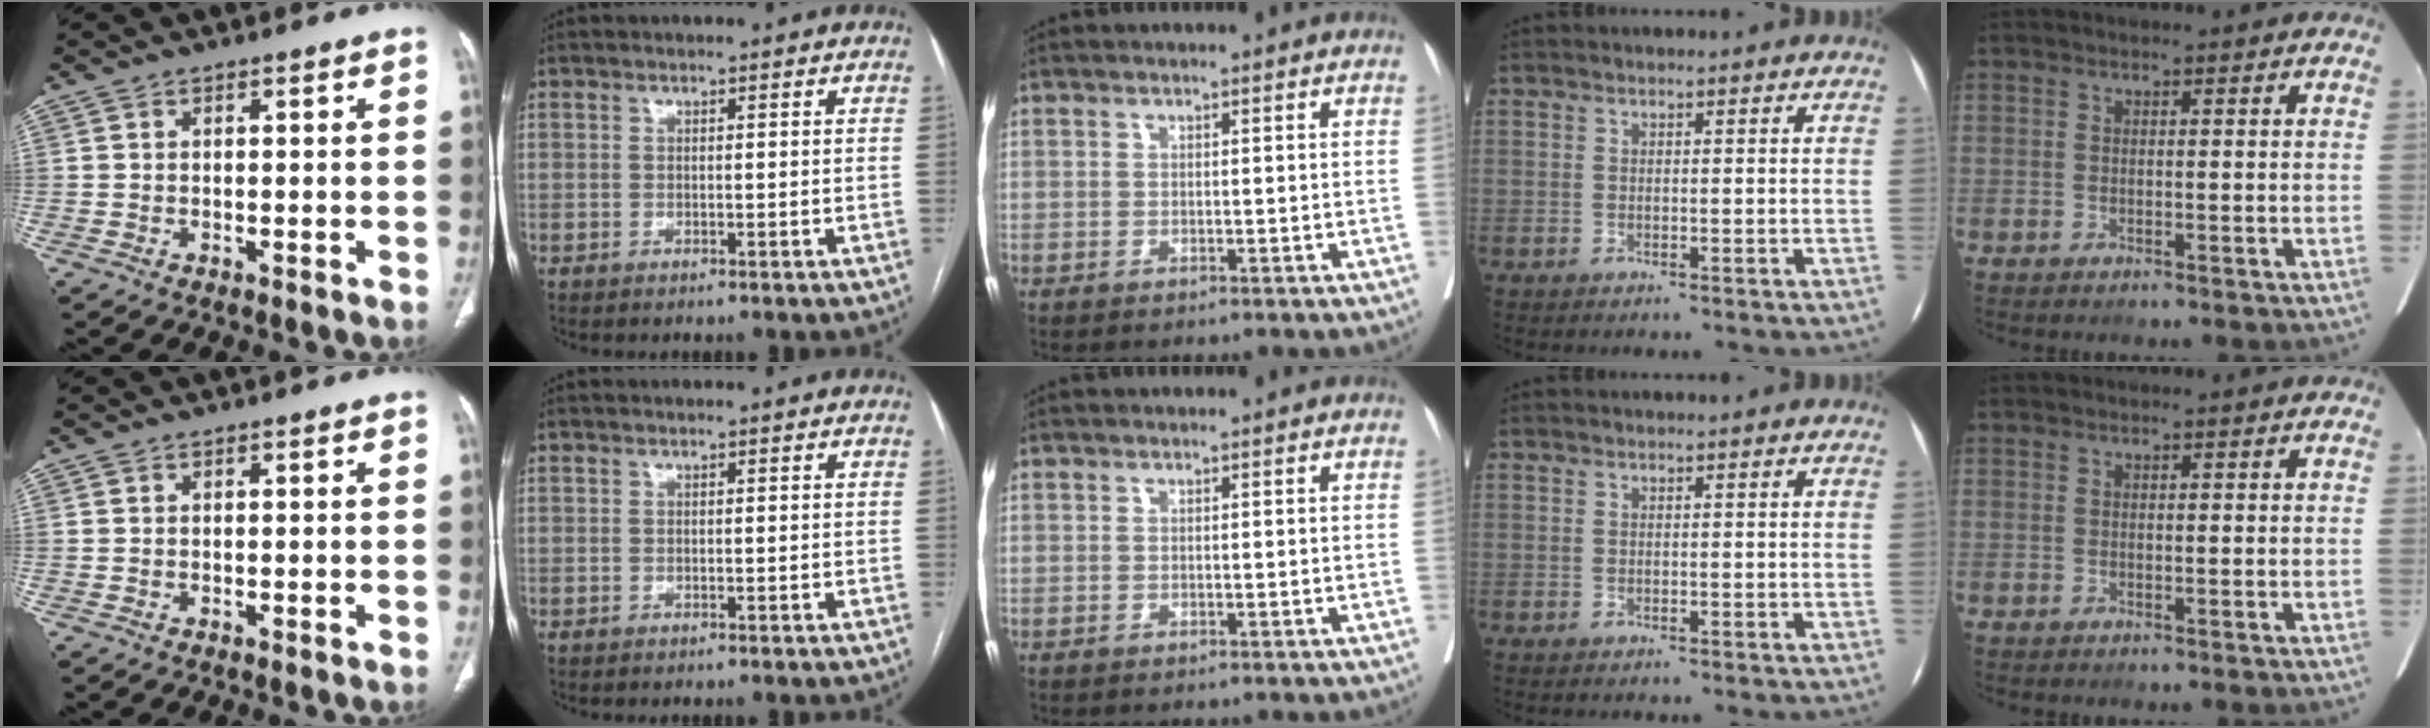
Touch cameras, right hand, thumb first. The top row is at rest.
{}